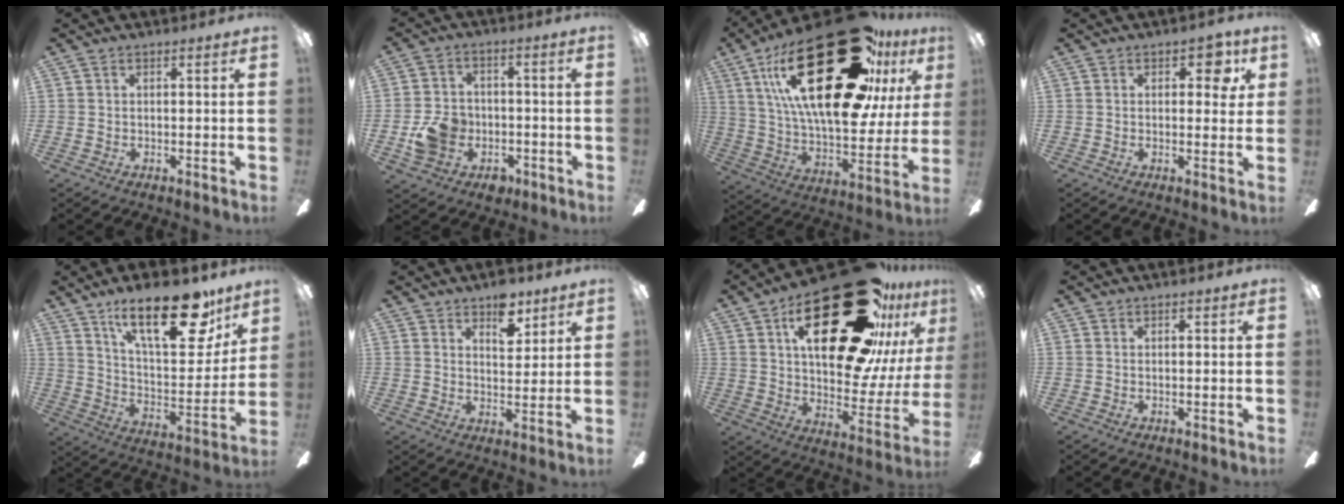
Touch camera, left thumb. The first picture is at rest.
{"total": 9.3, "force": [-2.7, 7.8, 4.3], "torque": [-0.096, 0.027, -0.044]}
{"total": 40.7, "force": [18.4, 16.3, 32.4], "torque": [-0.531, -0.114, 0.321]}
{"total": 5.7, "force": [2.3, 3.0, 4.3], "torque": [-0.048, -0.002, 0.033]}
{"total": 24.9, "force": [16.1, 9.3, 16.6], "torque": [-0.246, -0.095, 0.268]}
{"total": 7.7, "force": [5.2, 4.0, 4.1], "torque": [-0.038, -0.023, 0.086]}
{"total": 37.9, "force": [19.1, 17.1, 27.9], "torque": [-0.370, -0.116, 0.346]}
{"total": 0.0}